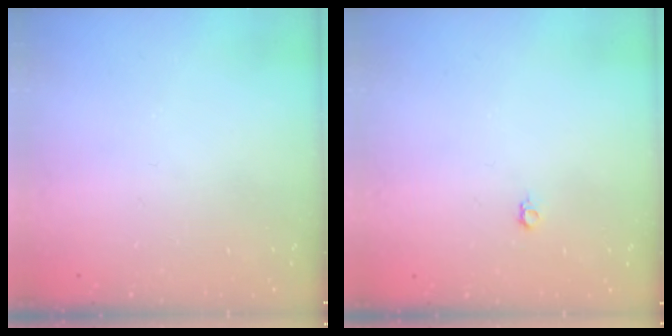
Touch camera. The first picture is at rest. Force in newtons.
{"total": 3.6, "press": 3.5, "slide": 0.8}